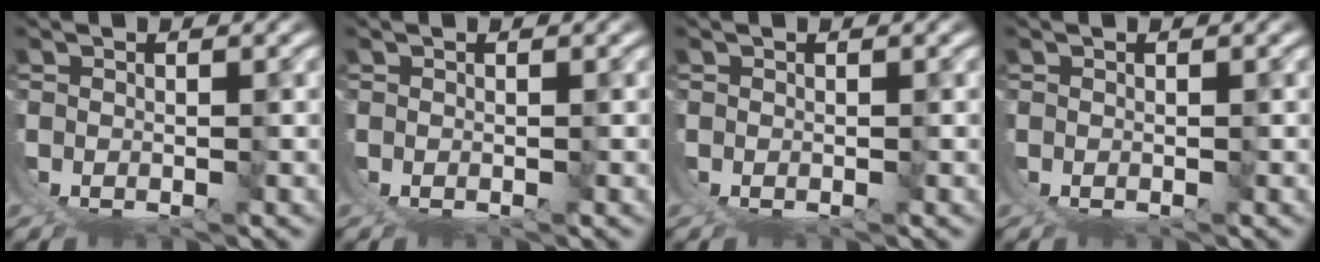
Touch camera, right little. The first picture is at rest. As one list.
[{"total": 0.0}, {"total": 0.0}, {"total": 0.0}]